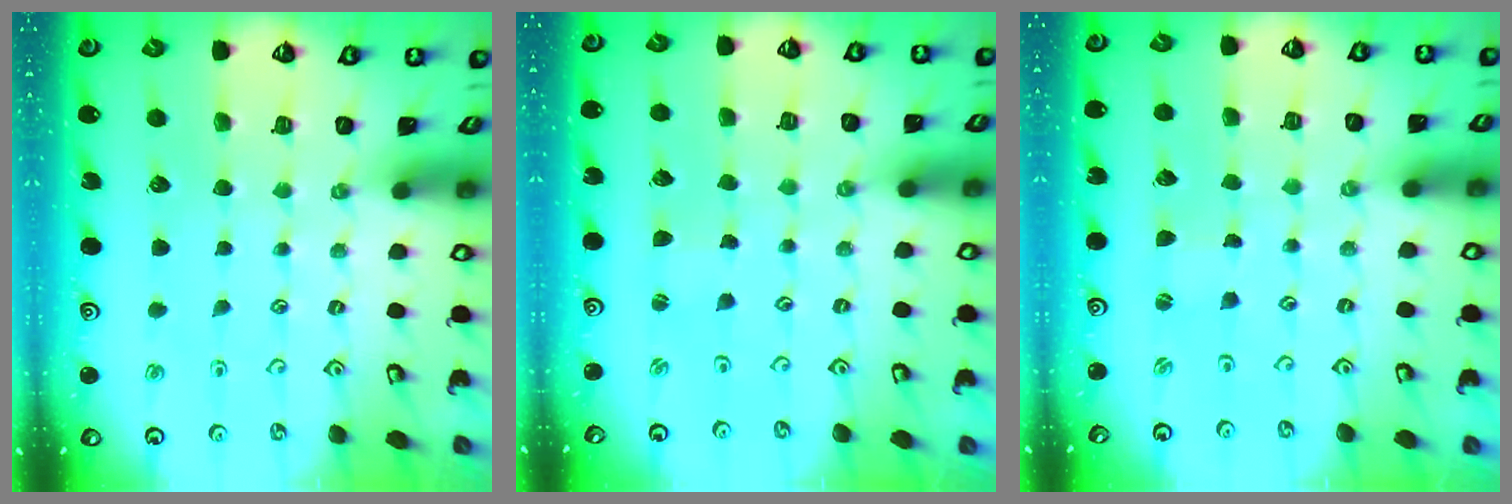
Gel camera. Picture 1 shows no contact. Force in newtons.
{"total": 1.5, "press": 1.4, "slide": 0.2}
{"total": 0.0}